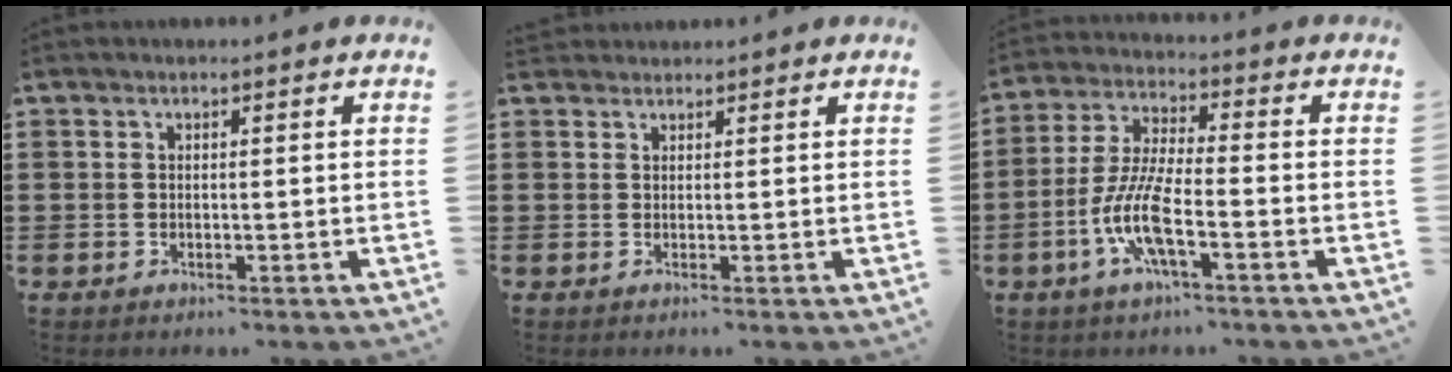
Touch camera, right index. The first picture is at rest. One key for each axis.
{"total": 1.1, "fx": 1.0, "fy": 0.3, "fz": -0.2, "tx": 0.002, "ty": 0.003, "tz": 0.020}
{"total": 8.9, "fx": -3.7, "fy": 1.9, "fz": 7.9, "tx": -0.183, "ty": -0.015, "tz": -0.077}